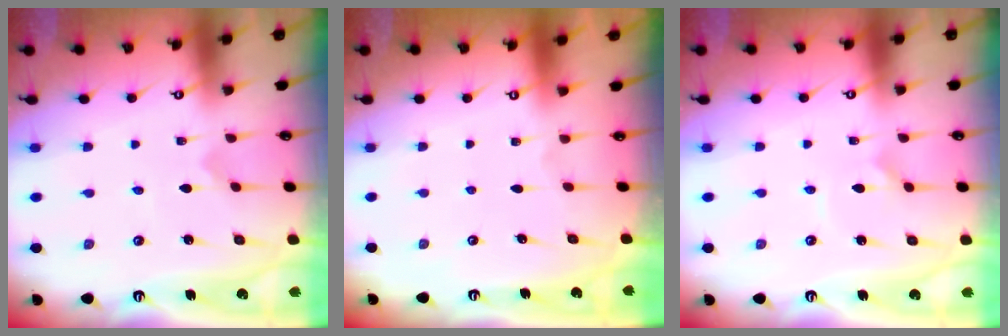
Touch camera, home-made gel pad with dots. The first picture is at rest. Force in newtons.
{"total": 0.0}
{"total": 2.1, "press": 2.1, "slide": 0.5}